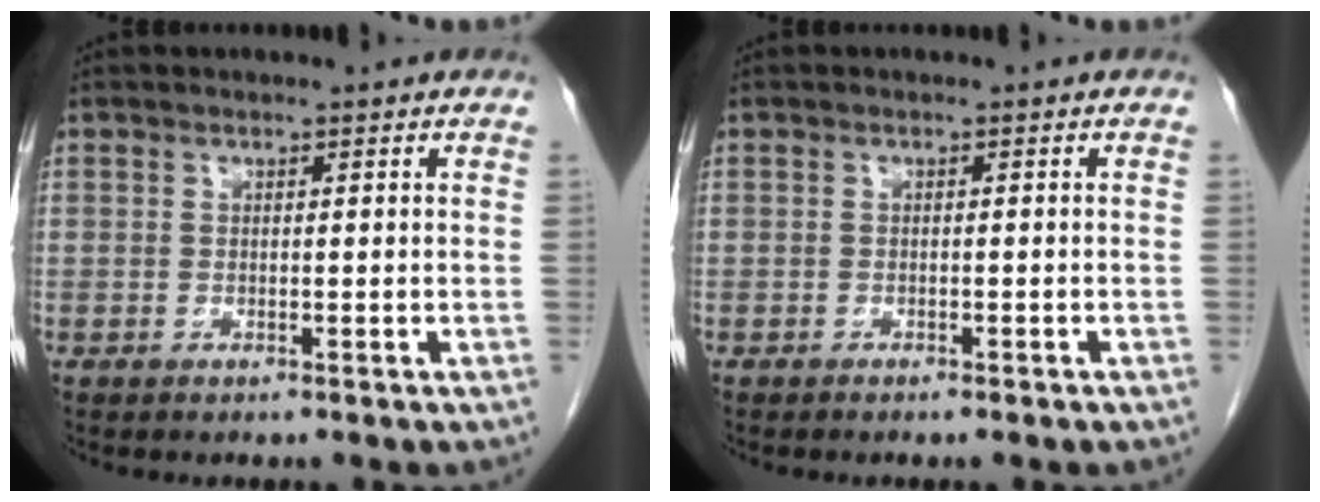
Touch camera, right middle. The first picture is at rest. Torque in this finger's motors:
{"motor_torque": [-0.42, 0.03, -0.03, -0.01]}